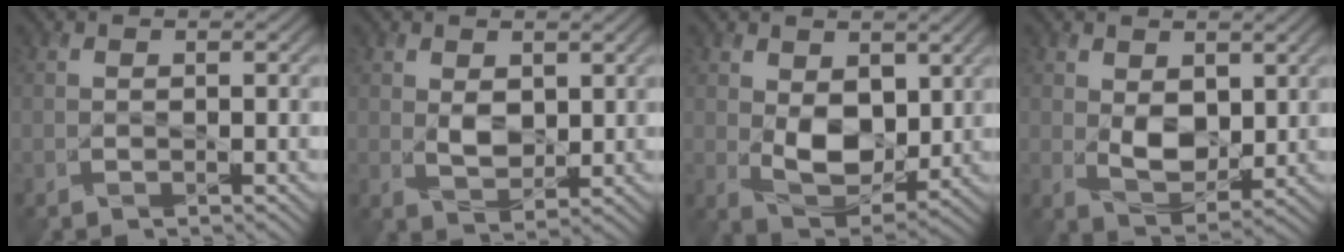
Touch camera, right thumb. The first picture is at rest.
{"total": 3.0, "force": [1.0, 1.9, 2.0], "torque": [-0.047, -0.004, 0.022]}
{"total": 7.5, "force": [1.3, 5.0, 5.5], "torque": [-0.119, -0.012, 0.025]}
{"total": 5.1, "force": [1.2, 3.3, 3.7], "torque": [-0.077, -0.007, 0.029]}